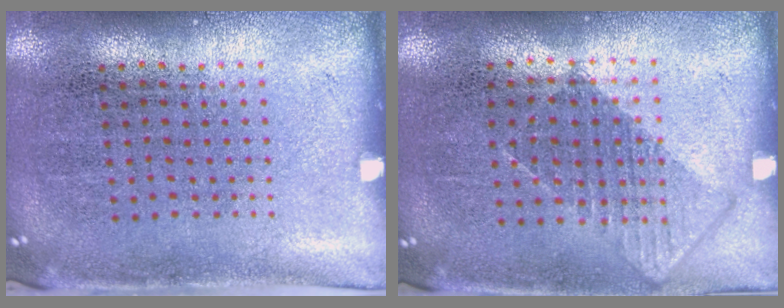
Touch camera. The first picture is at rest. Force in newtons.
{"total": 0.8, "press": 0.8, "slide": 0.3}